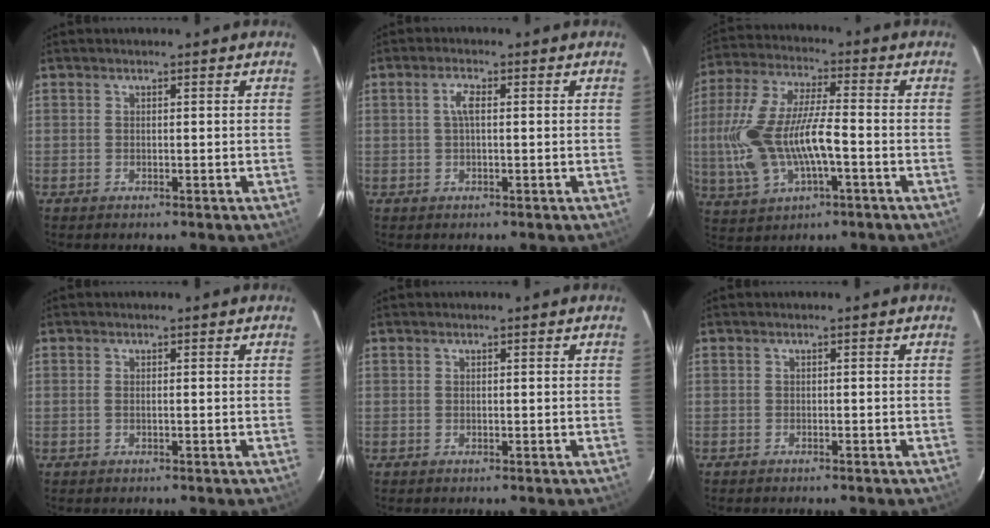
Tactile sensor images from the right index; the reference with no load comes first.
{"total": 2.5, "force": [0.3, 0.8, 2.3], "torque": [-0.049, 0.007, 0.005]}
{"total": 16.6, "force": [-3.3, 6.6, 14.8], "torque": [-0.318, -0.001, -0.058]}
{"total": 0.8, "force": [-0.2, 0.1, 0.8], "torque": [-0.017, 0.001, -0.005]}
{"total": 0.0}
{"total": 0.8, "force": [-0.8, 0.2, 0.2], "torque": [-0.011, 0.004, -0.013]}